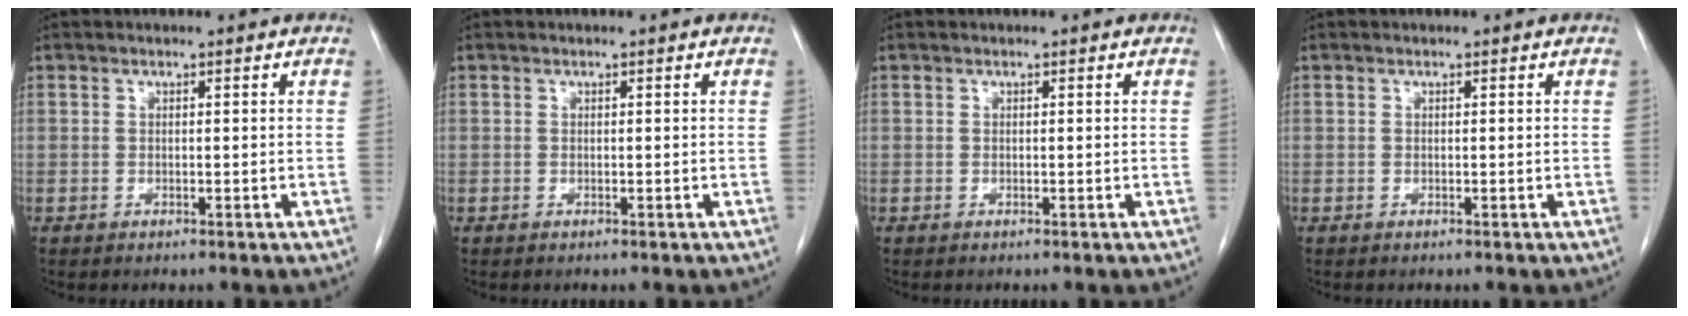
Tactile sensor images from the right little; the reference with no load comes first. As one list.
[{"total": 0.0}, {"total": 0.0}, {"total": 0.0}]